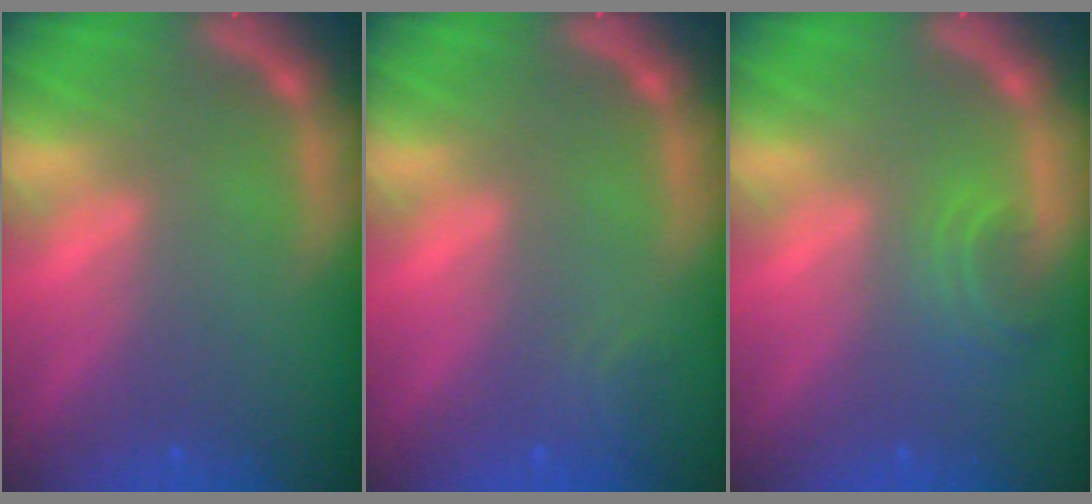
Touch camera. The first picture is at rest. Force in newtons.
{"total": 1.4}
{"total": 2.4}